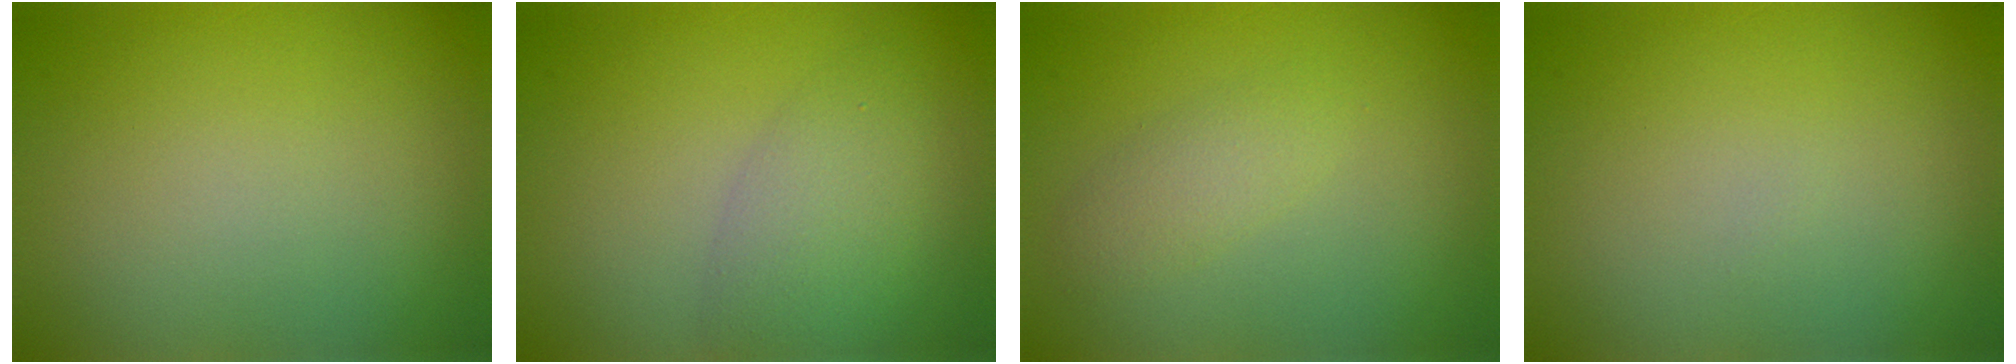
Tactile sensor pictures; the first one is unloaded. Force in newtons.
{"total": 3.4, "press": 3.4, "slide": 0.0}
{"total": 1.8, "press": 1.8, "slide": 0.1}
{"total": 0.0}